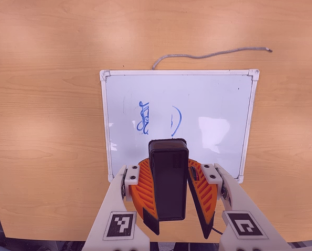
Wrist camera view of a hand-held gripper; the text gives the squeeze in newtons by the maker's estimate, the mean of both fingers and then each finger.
{"total": 10.2, "left": 10.6, "right": 9.8}